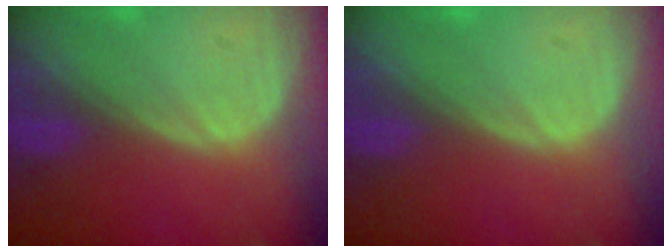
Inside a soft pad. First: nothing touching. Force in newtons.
{"total": 0.7, "press": 0.0, "slide": 0.7}